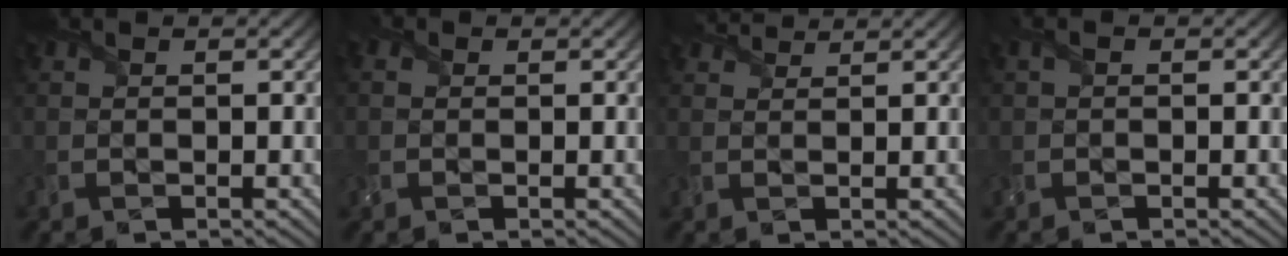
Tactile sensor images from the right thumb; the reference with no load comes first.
{"total": 1.5, "force": [0.0, 1.4, 0.5], "torque": [-0.015, -0.001, -0.001]}
{"total": 2.4, "force": [2.2, 0.4, 0.7], "torque": [-0.021, 0.004, 0.043]}
{"total": 1.1, "force": [0.1, 0.6, 0.9], "torque": [-0.027, 0.005, 0.000]}